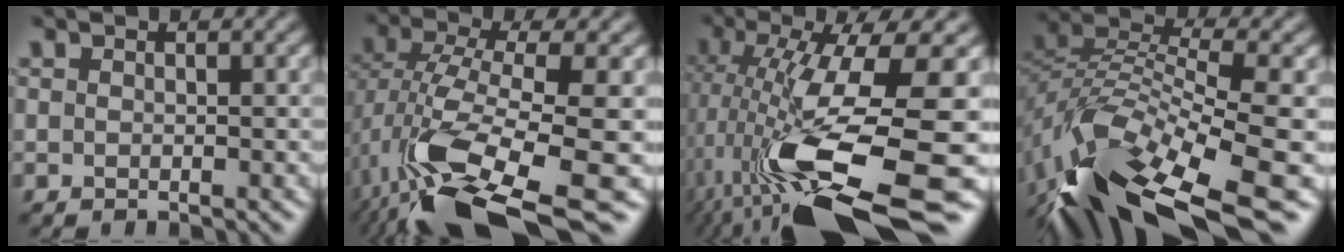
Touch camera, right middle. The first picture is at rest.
{"total": 12.5, "force": [-5.1, 4.1, 10.7], "torque": [-0.216, -0.025, -0.074]}
{"total": 15.1, "force": [-3.7, 4.5, 14.0], "torque": [-0.260, -0.026, -0.049]}
{"total": 13.6, "force": [-9.1, 4.4, 9.1], "torque": [-0.194, 0.004, -0.150]}